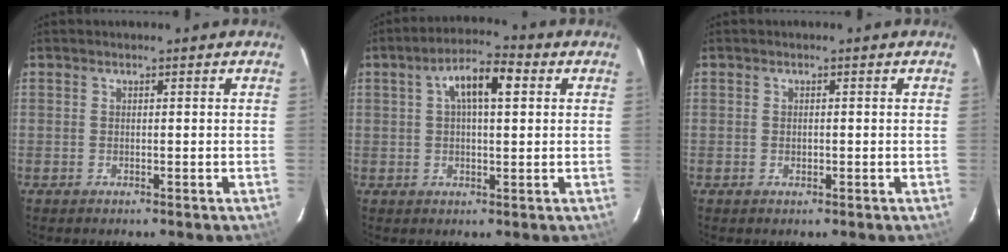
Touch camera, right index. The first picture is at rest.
{"total": 7.8, "force": [2.3, 2.9, 7.0], "torque": [-0.116, 0.022, 0.036]}
{"total": 0.8, "force": [-0.2, 0.5, 0.6], "torque": [-0.009, 0.001, -0.003]}